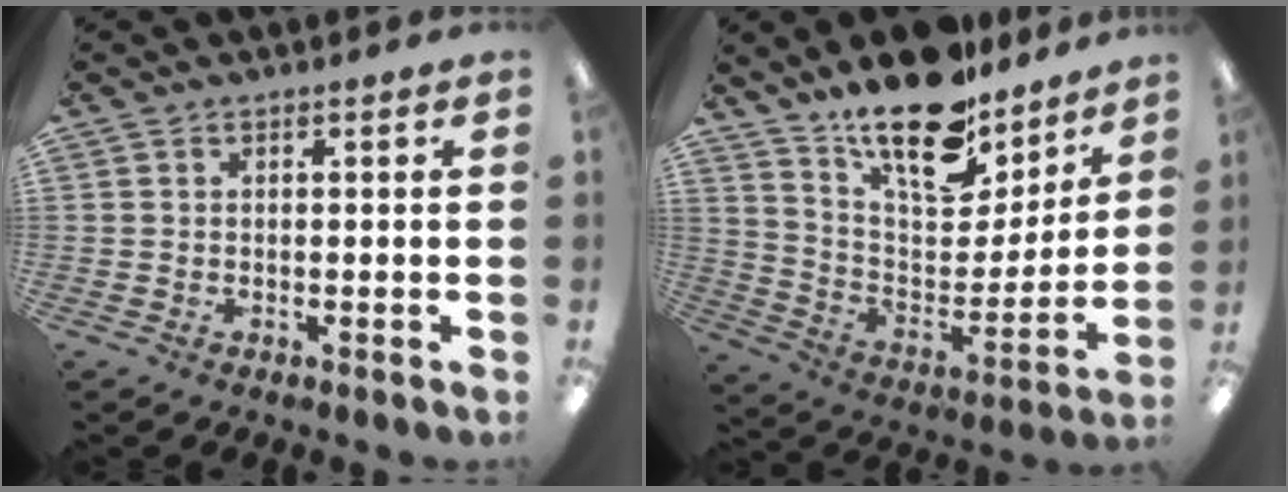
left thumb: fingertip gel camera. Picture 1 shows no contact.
{"total": 20.3, "force": [16.2, 7.8, 9.5], "torque": [-0.159, -0.114, 0.285]}